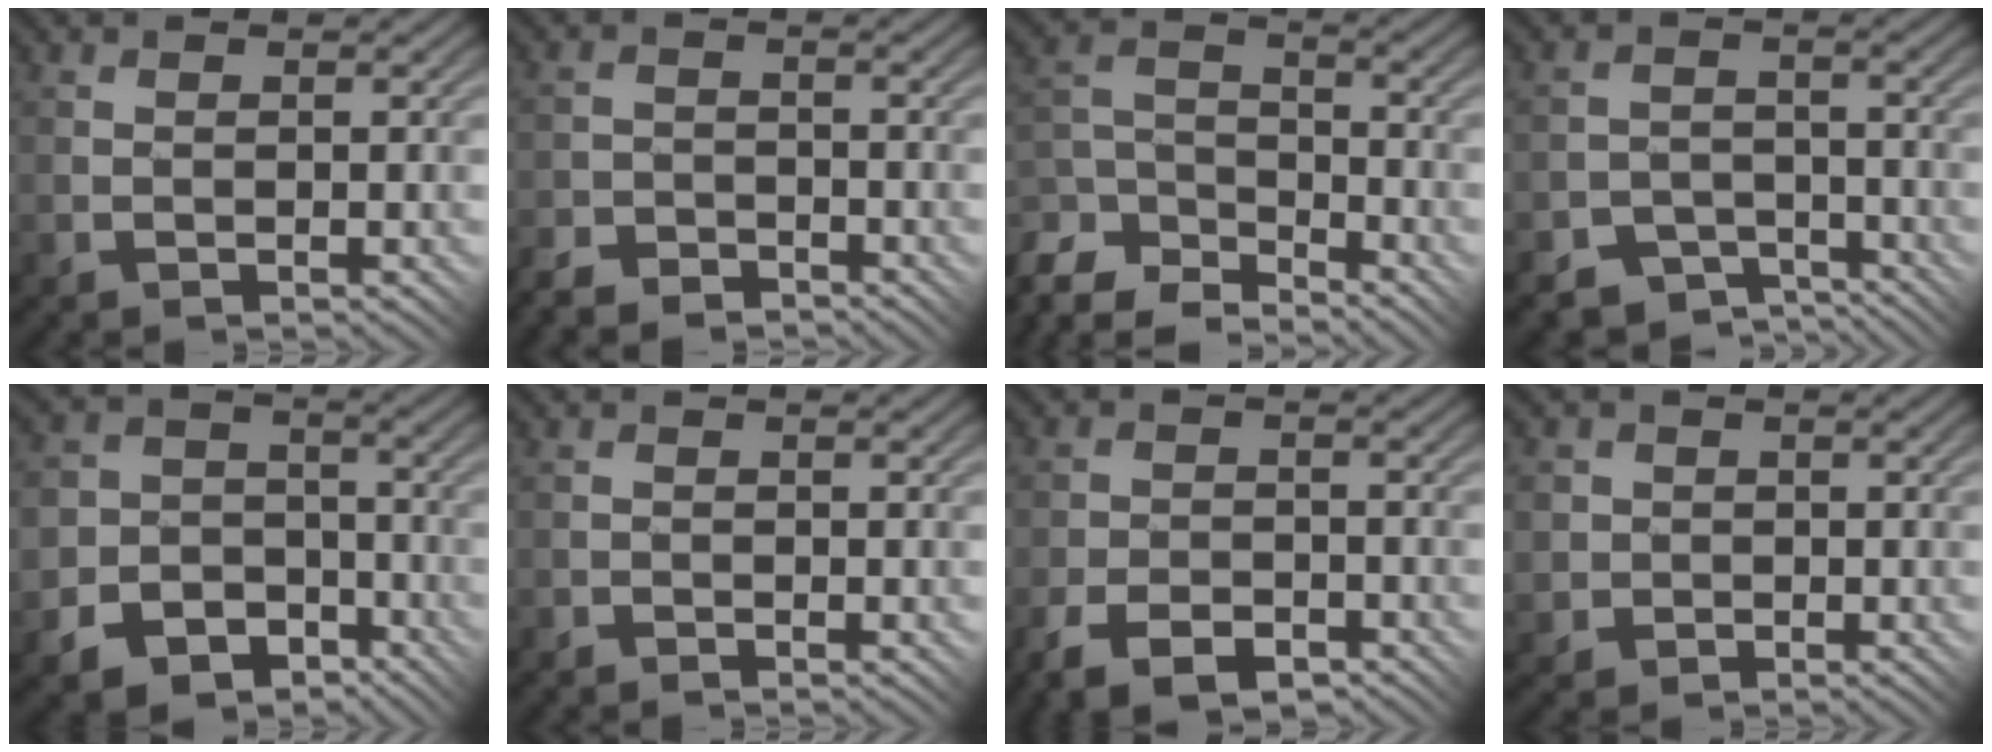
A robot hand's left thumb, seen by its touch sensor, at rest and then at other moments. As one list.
[{"total": 4.2, "force": [-3.8, 1.3, 0.9], "torque": [-0.018, 0.000, -0.077]}, {"total": 10.6, "force": [-8.2, 5.0, 4.3], "torque": [-0.125, -0.018, -0.141]}, {"total": 4.7, "force": [-4.0, 2.3, 1.0], "torque": [-0.009, -0.005, -0.068]}, {"total": 10.8, "force": [-6.2, 8.3, 3.0], "torque": [-0.084, -0.033, -0.117]}, {"total": 0.8, "force": [-0.8, 0.1, 0.0], "torque": [0.002, 0.003, -0.017]}, {"total": 6.0, "force": [-4.0, 2.9, 3.4], "torque": [-0.069, -0.003, -0.072]}, {"total": 4.3, "force": [-0.2, 4.2, 0.5], "torque": [-0.028, 0.011, -0.030]}]